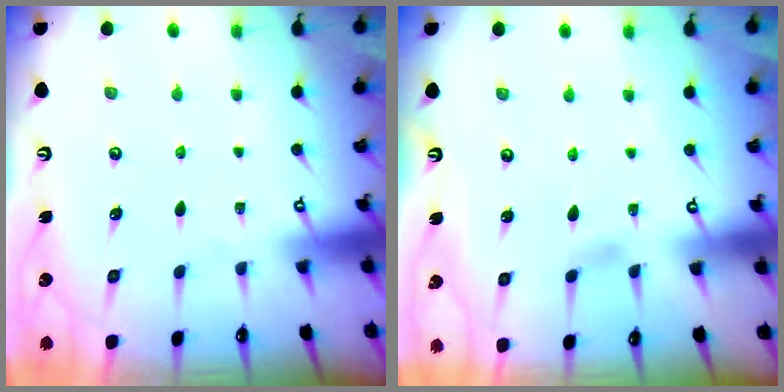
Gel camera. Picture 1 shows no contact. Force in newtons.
{"total": 2.9, "press": 2.8, "slide": 0.4}